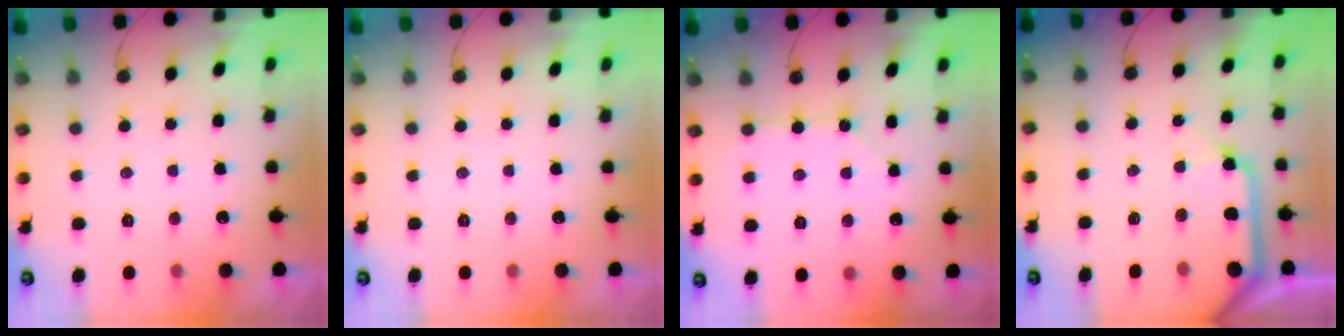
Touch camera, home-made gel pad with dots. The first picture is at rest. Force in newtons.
{"total": 0.0}
{"total": 2.6, "press": 2.5, "slide": 0.4}
{"total": 10.1, "press": 10.0, "slide": 1.1}